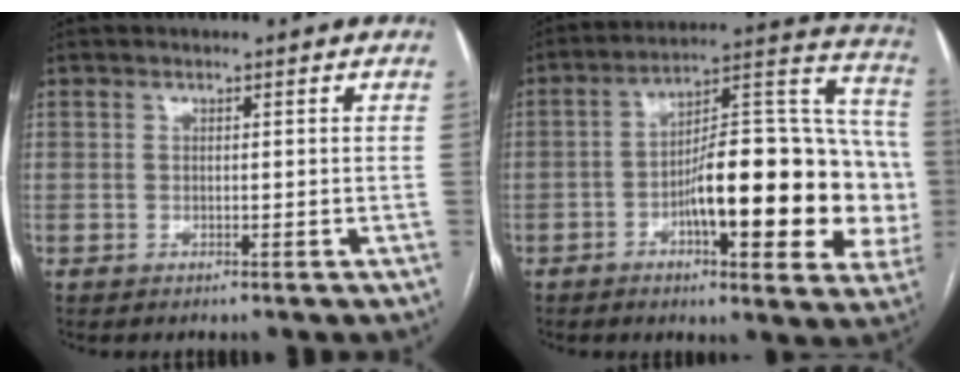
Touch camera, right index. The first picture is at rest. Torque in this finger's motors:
{"motor_torque": [1.54, -0.60, 0.96, 0.21]}